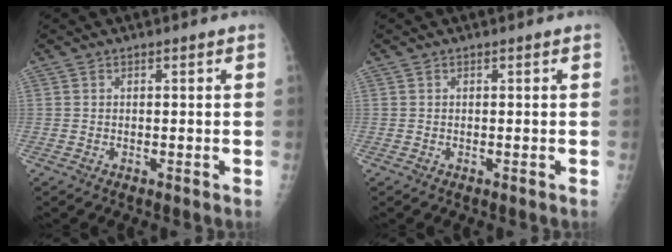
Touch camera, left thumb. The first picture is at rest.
{"total": 0.0}